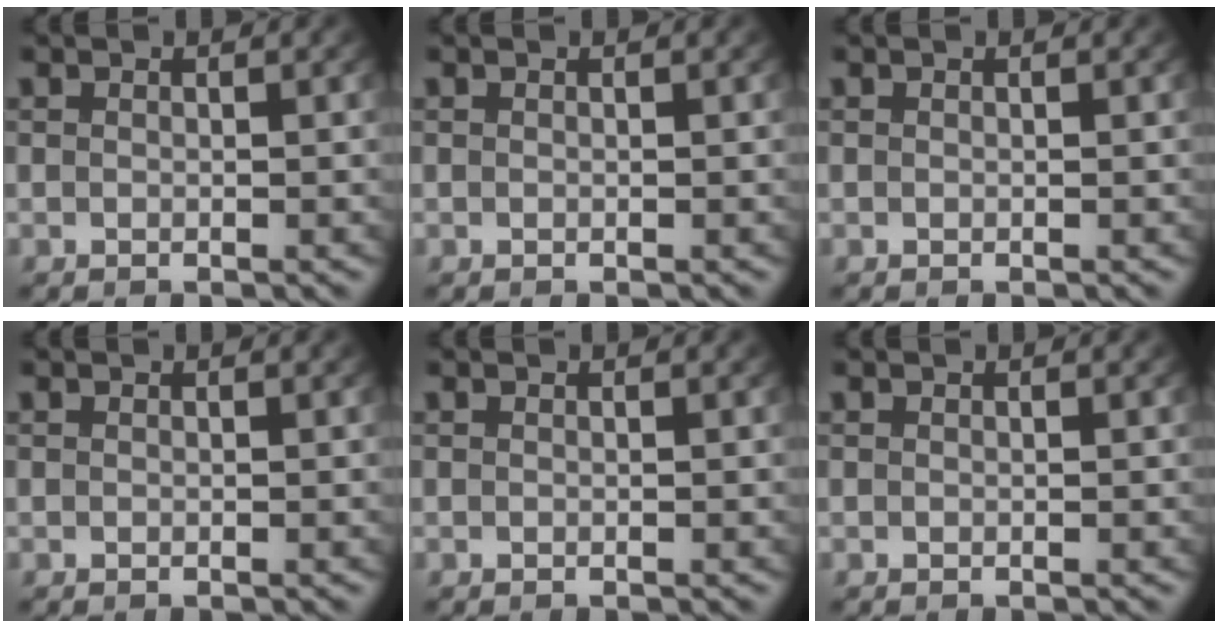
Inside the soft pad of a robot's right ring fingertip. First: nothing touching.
{"total": 0.0}
{"total": 0.0}
{"total": 0.0}
{"total": 0.0}
{"total": 0.0}